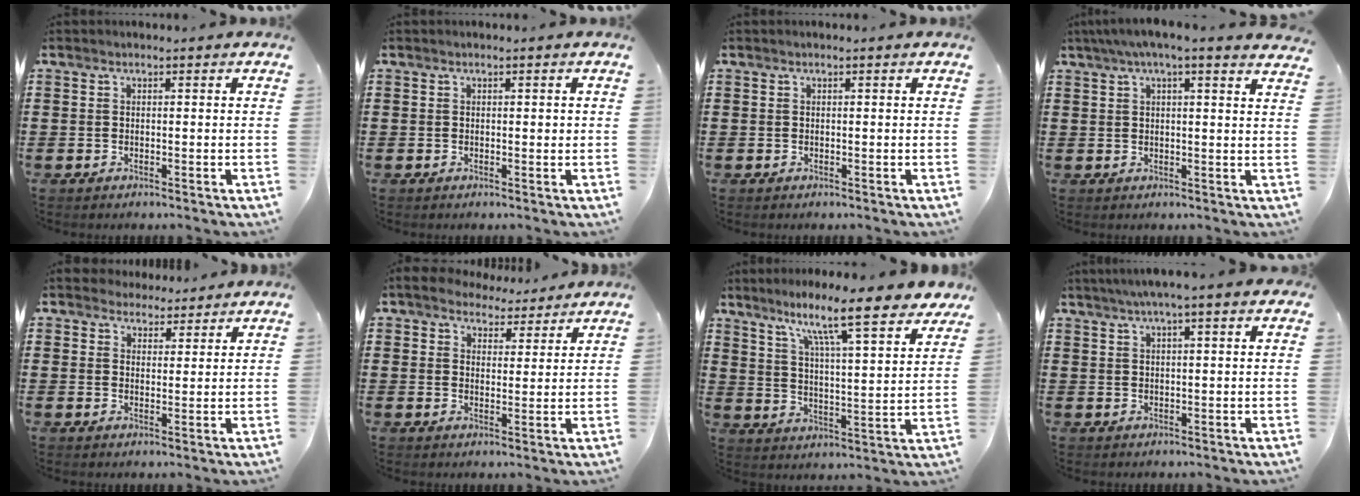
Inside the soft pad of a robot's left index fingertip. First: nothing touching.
{"total": 0.6, "force": [0.1, 0.2, 0.6], "torque": [-0.011, 0.001, 0.002]}
{"total": 0.0}
{"total": 4.0, "force": [3.1, -0.1, 2.5], "torque": [-0.058, -0.004, 0.053]}
{"total": 3.5, "force": [3.1, 1.5, 0.0], "torque": [-0.013, 0.003, 0.060]}
{"total": 5.1, "force": [4.8, 1.6, 0.9], "torque": [-0.038, -0.009, 0.088]}
{"total": 10.6, "force": [8.6, 0.6, 6.2], "torque": [-0.126, -0.059, 0.134]}
{"total": 3.7, "force": [2.4, 0.1, 2.9], "torque": [-0.060, 0.006, 0.041]}